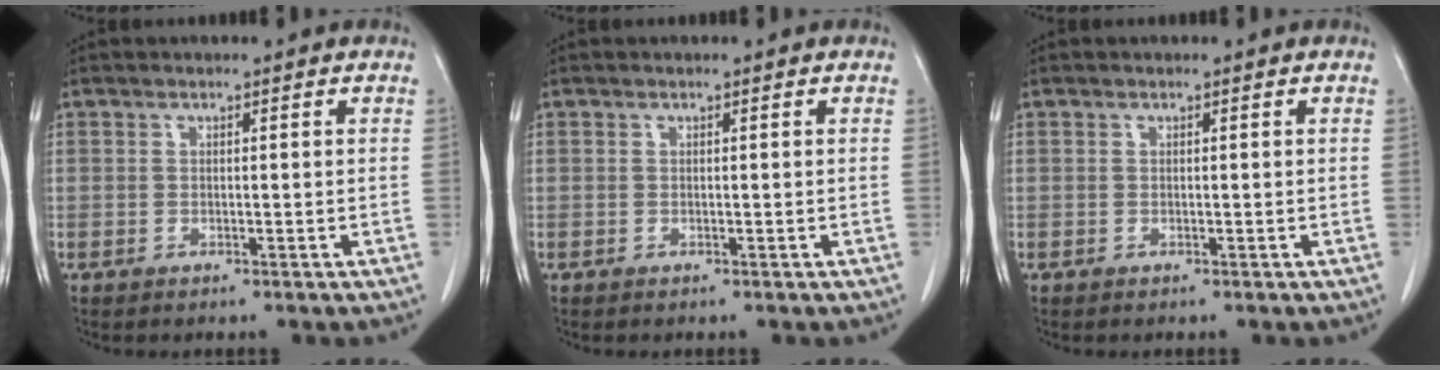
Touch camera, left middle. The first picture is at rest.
{"total": 0.0}
{"total": 0.0}